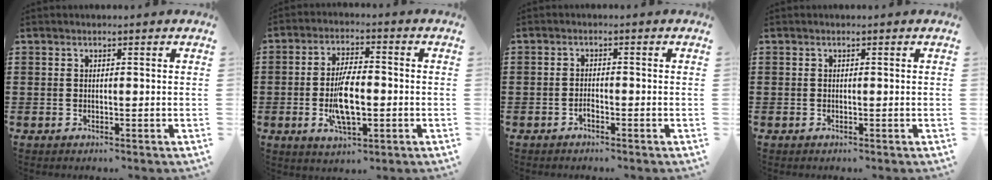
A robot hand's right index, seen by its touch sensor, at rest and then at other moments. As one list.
[{"total": 8.0, "force": [-1.4, 3.2, 7.2], "torque": [-0.150, -0.002, -0.029]}, {"total": 1.1, "force": [-0.9, 0.2, 0.6], "torque": [-0.014, -0.004, -0.016]}, {"total": 0.0}]